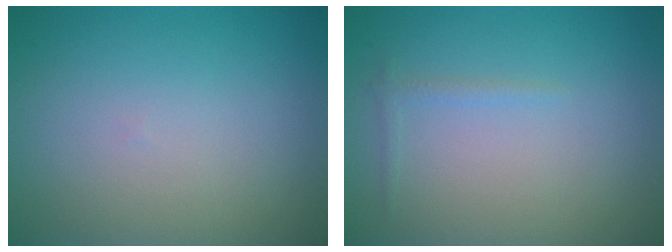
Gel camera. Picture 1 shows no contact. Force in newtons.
{"total": 0.7, "press": 0.7, "slide": 0.1}